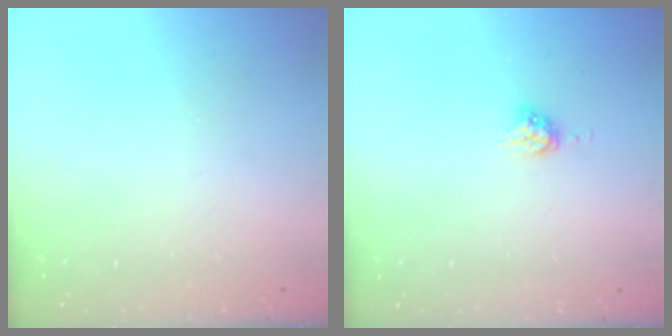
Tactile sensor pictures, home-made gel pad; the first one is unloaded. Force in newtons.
{"total": 4.8, "press": 4.7, "slide": 0.7}